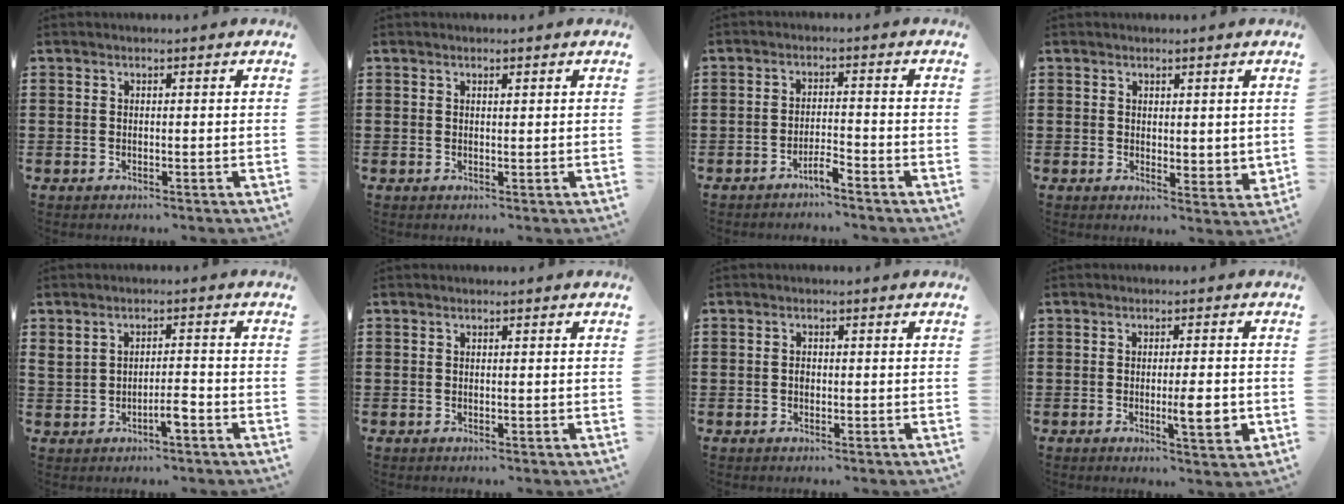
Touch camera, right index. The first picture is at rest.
{"total": 0.5, "force": [0.4, 0.2, 0.3], "torque": [-0.007, 0.001, 0.007]}
{"total": 2.9, "force": [-2.6, 0.0, 1.4], "torque": [-0.027, 0.003, -0.050]}
{"total": 2.2, "force": [1.8, 1.2, 0.5], "torque": [-0.007, 0.004, 0.033]}
{"total": 3.2, "force": [-1.2, 1.1, 2.8], "torque": [-0.050, 0.005, -0.024]}
{"total": 0.0}
{"total": 0.7, "force": [-0.1, 0.6, 0.4], "torque": [-0.011, 0.002, -0.002]}
{"total": 5.6, "force": [-1.2, 0.8, 5.4], "torque": [-0.071, -0.013, -0.021]}